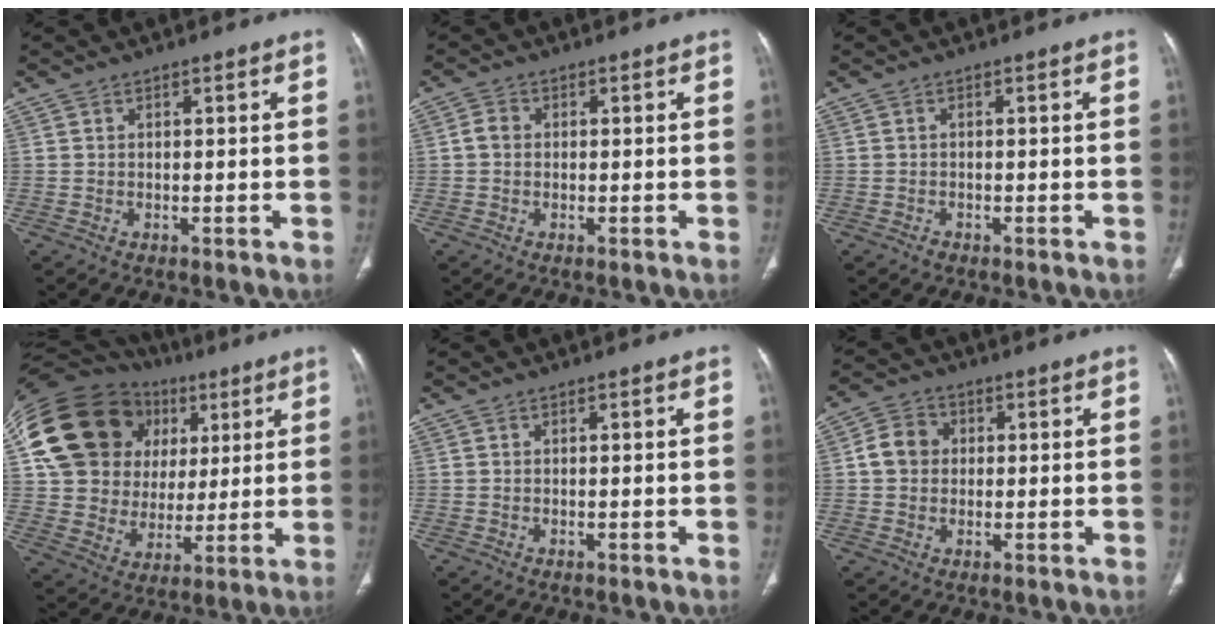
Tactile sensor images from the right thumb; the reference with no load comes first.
{"total": 2.1, "force": [0.0, 1.7, 1.1], "torque": [-0.018, 0.006, -0.004]}
{"total": 0.9, "force": [-0.7, 0.5, 0.2], "torque": [-0.003, 0.001, -0.012]}
{"total": 26.2, "force": [9.2, 20.7, 13.1], "torque": [-0.205, 0.042, 0.175]}
{"total": 0.0}
{"total": 5.8, "force": [0.6, 5.1, 2.8], "torque": [-0.037, 0.012, 0.003]}